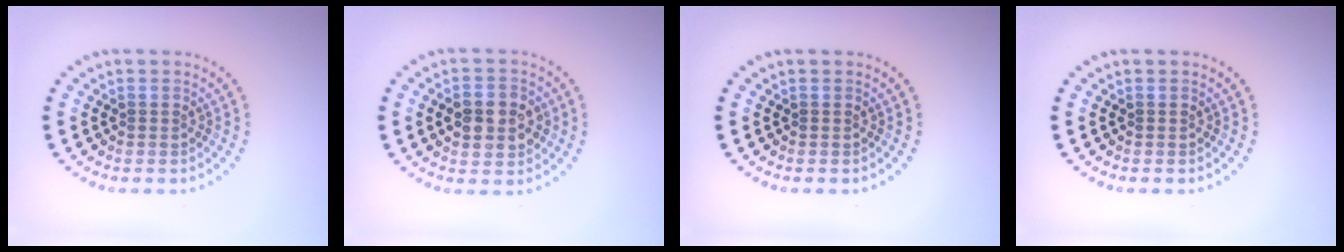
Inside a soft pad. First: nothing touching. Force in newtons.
{"total": 4.3, "press": 4.3, "slide": 0.4}
{"total": 0.0}
{"total": 0.0}